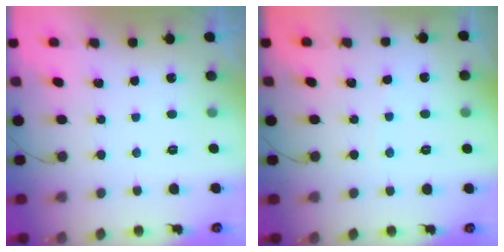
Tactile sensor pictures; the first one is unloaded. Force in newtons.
{"total": 1.0, "press": 0.9, "slide": 0.2}